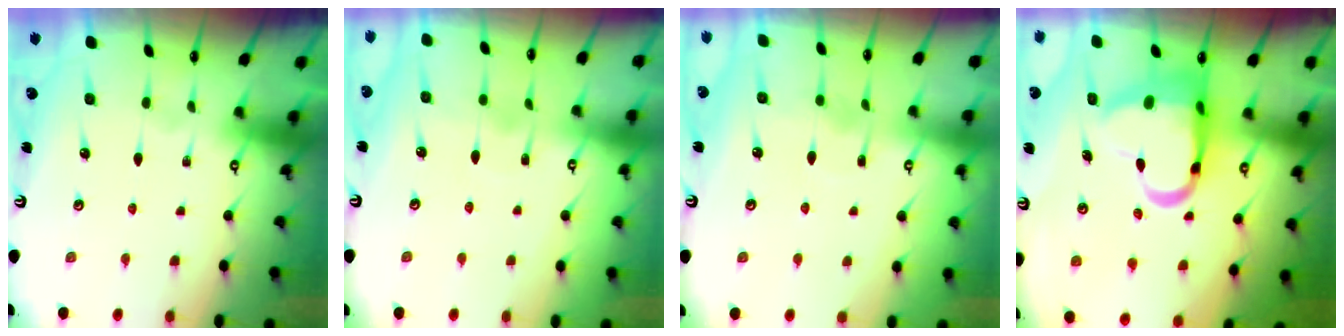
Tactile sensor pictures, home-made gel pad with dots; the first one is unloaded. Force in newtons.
{"total": 3.5, "press": 3.5, "slide": 0.3}
{"total": 2.3, "press": 2.3, "slide": 0.3}
{"total": 13.9, "press": 13.3, "slide": 4.0}